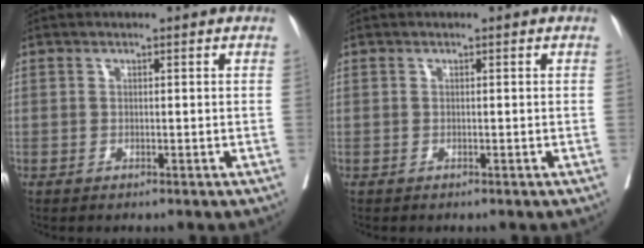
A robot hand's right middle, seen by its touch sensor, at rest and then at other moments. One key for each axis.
{"total": 0.0}